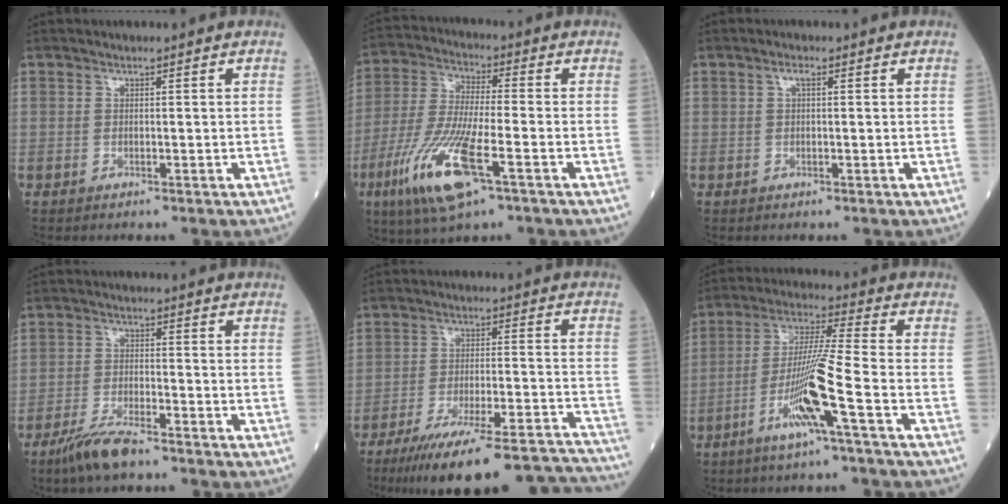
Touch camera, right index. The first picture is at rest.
{"total": 13.9, "force": [-6.2, 2.2, 12.2], "torque": [-0.259, -0.027, -0.114]}
{"total": 1.1, "force": [0.4, 0.2, 1.0], "torque": [-0.018, 0.004, 0.004]}
{"total": 5.9, "force": [-4.6, 0.8, 3.7], "torque": [-0.083, -0.012, -0.088]}
{"total": 24.5, "force": [-22.1, 2.0, 10.5], "torque": [-0.098, -0.009, -0.307]}
{"total": 10.9, "force": [-4.6, -1.4, 9.8], "torque": [-0.194, -0.005, -0.090]}